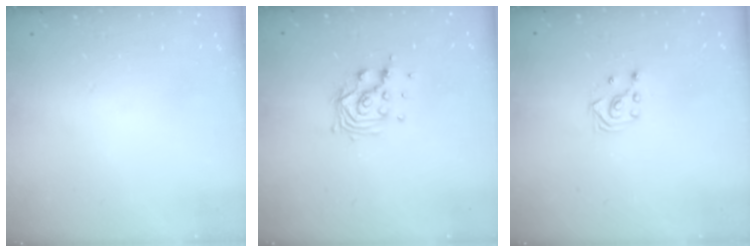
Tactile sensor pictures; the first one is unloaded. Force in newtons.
{"total": 8.9, "press": 8.9, "slide": 0.7}
{"total": 2.9, "press": 2.9, "slide": 0.3}